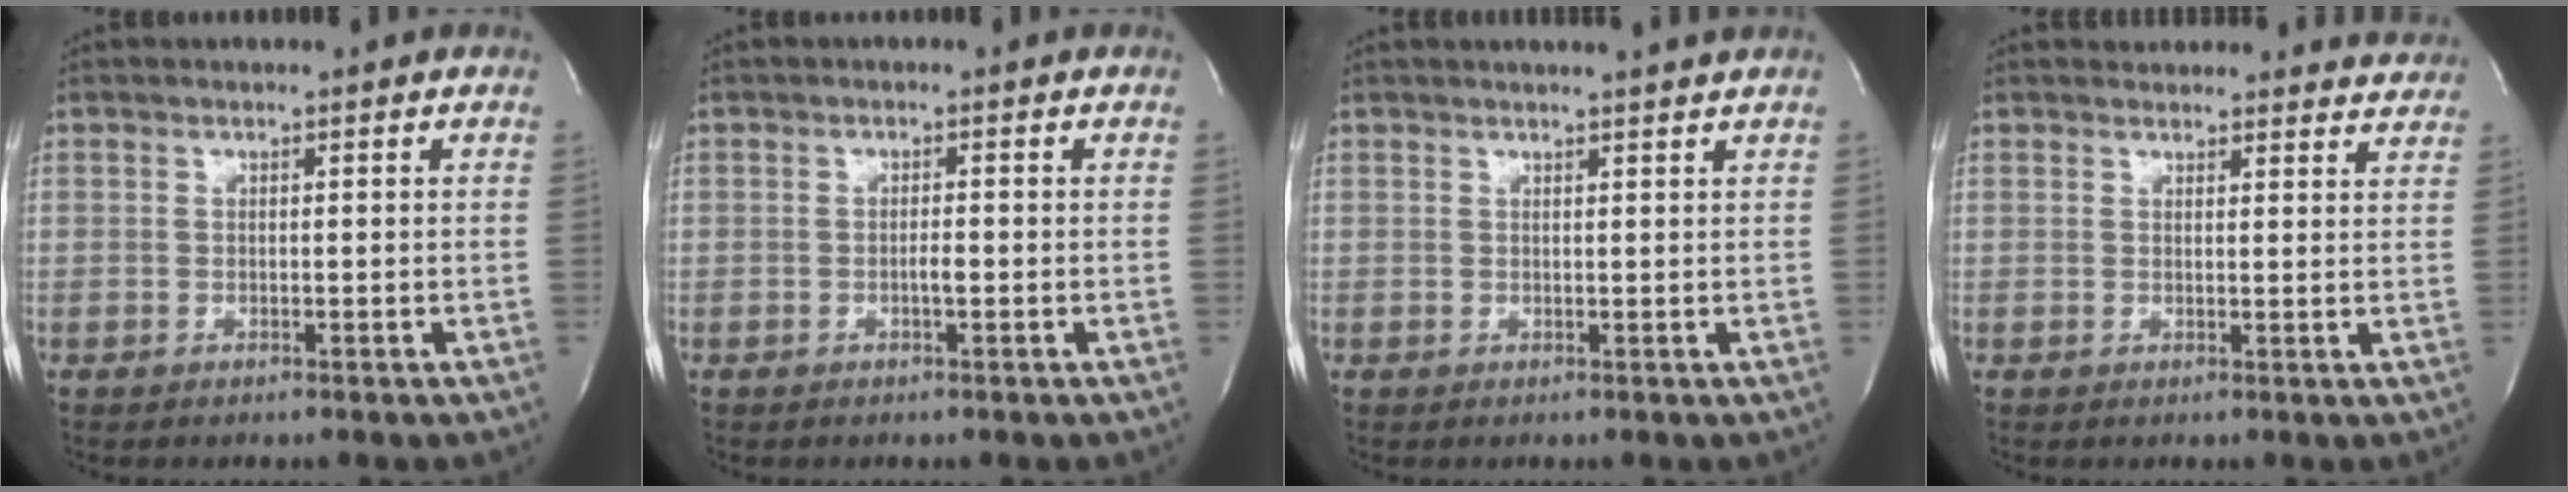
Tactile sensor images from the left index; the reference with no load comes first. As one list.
[{"total": 1.1, "force": [-0.5, 0.1, 1.0], "torque": [-0.024, -0.002, -0.009]}, {"total": 4.1, "force": [3.8, -0.8, 1.4], "torque": [-0.016, 0.006, 0.040]}, {"total": 11.2, "force": [10.9, 2.6, 0.8], "torque": [0.020, 0.000, 0.102]}]